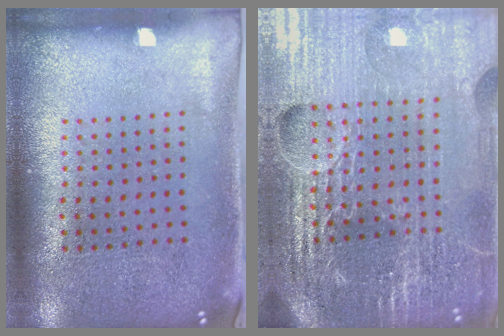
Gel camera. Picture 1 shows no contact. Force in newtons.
{"total": 6.2, "press": 5.5, "slide": 2.8}